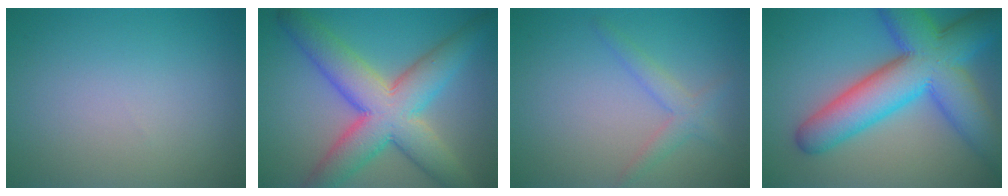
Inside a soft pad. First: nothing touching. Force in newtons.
{"total": 9.8, "press": 9.8, "slide": 0.4}
{"total": 2.1, "press": 2.1, "slide": 0.1}
{"total": 11.8, "press": 11.8, "slide": 0.3}